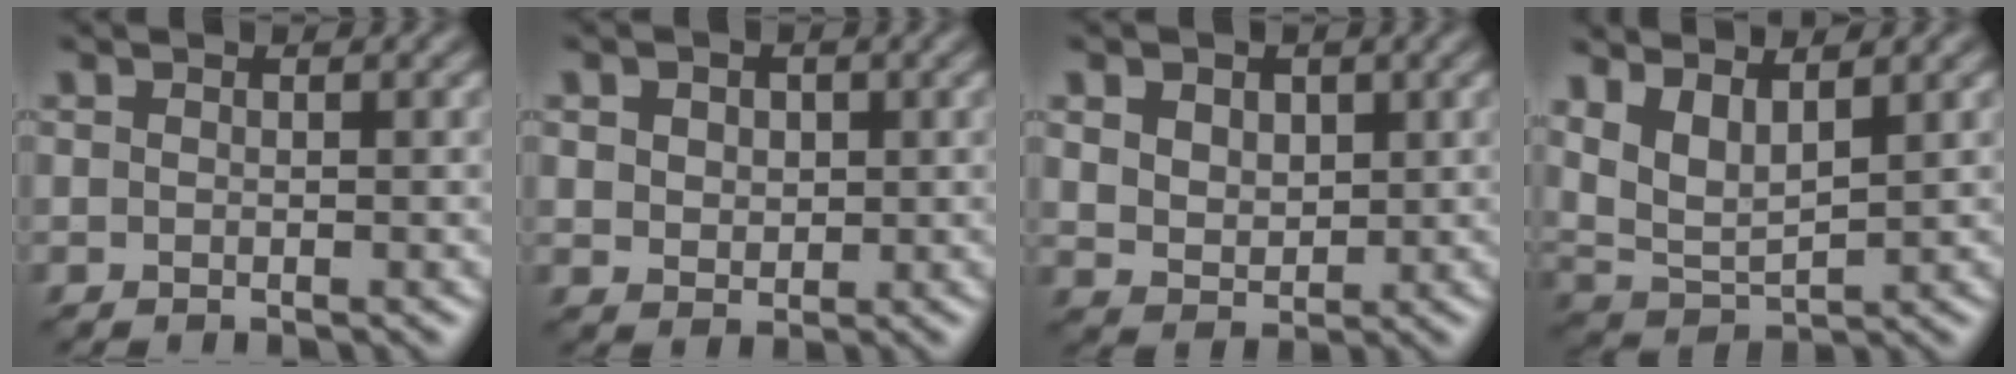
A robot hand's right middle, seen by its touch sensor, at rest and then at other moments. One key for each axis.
{"total": 3.4, "fx": 1.4, "fy": 2.5, "fz": 1.8, "tx": -0.041, "ty": 0.011, "tz": 0.015}
{"total": 4.8, "fx": 2.0, "fy": 3.5, "fz": 2.7, "tx": -0.063, "ty": 0.010, "tz": 0.030}
{"total": 4.6, "fx": 2.5, "fy": 1.9, "fz": 3.4, "tx": -0.083, "ty": -0.008, "tz": 0.055}